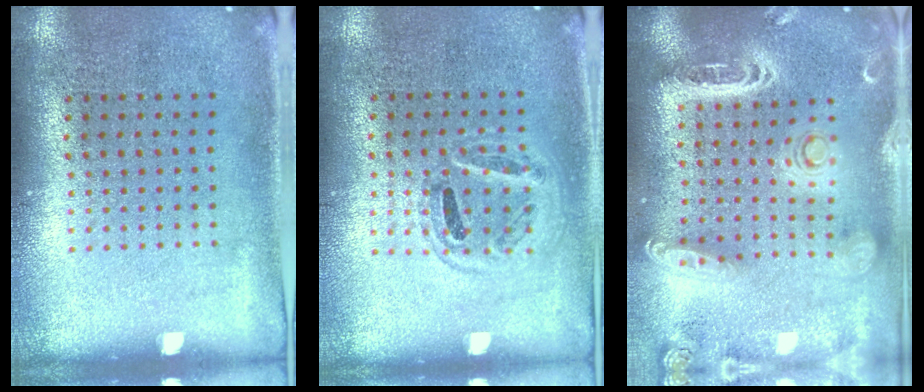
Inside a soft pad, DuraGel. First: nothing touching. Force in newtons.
{"total": 0.9, "press": 0.9, "slide": 0.2}
{"total": 2.8, "press": 2.4, "slide": 1.4}